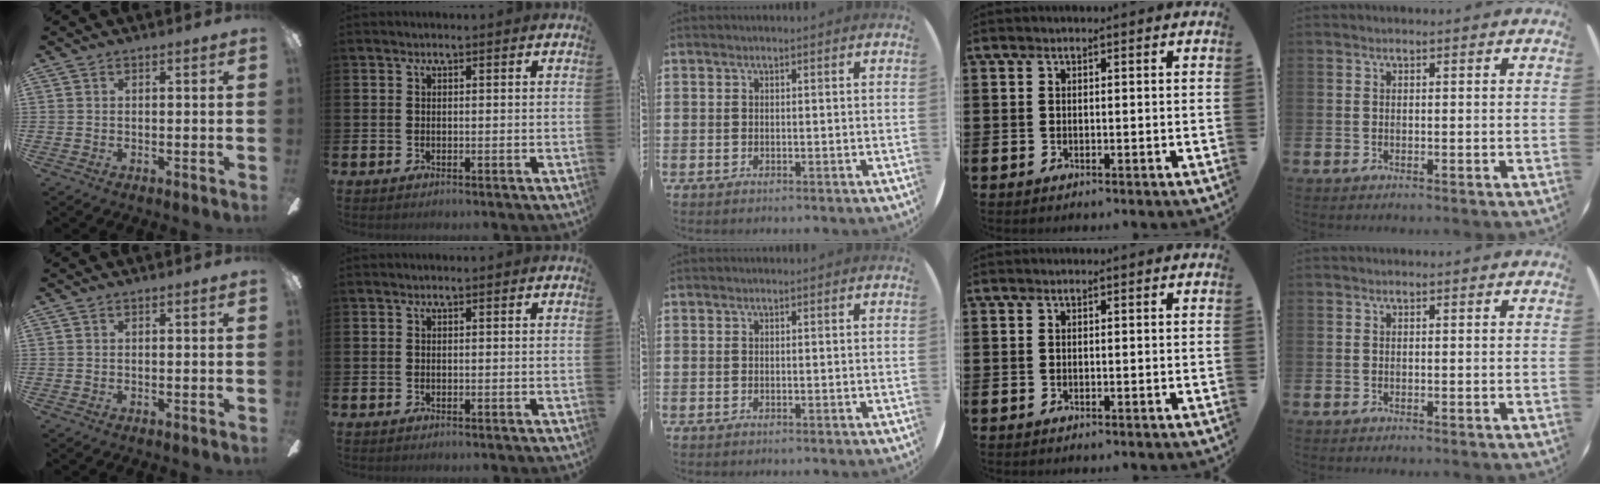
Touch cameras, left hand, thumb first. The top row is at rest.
{}